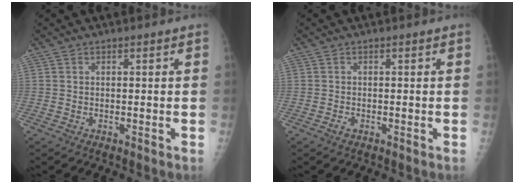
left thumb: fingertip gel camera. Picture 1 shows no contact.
{"total": 0.7, "force": [-0.3, 0.3, 0.5], "torque": [-0.011, 0.003, -0.006]}